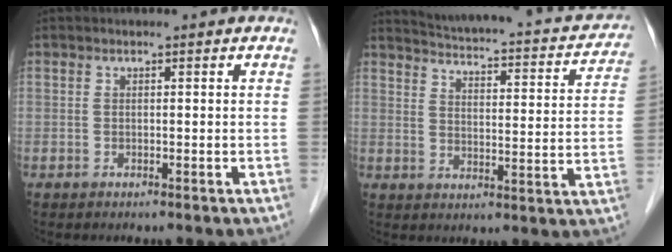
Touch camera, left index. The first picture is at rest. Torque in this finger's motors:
{"motor_torque": [-0.28, -0.59, 0.05, 0.00]}